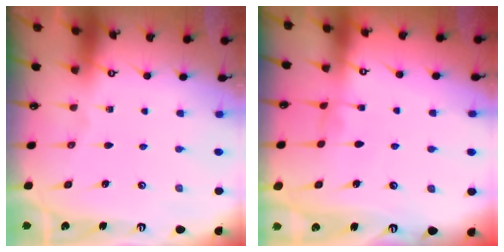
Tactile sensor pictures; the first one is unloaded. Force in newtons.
{"total": 1.4, "press": 1.3, "slide": 0.4}